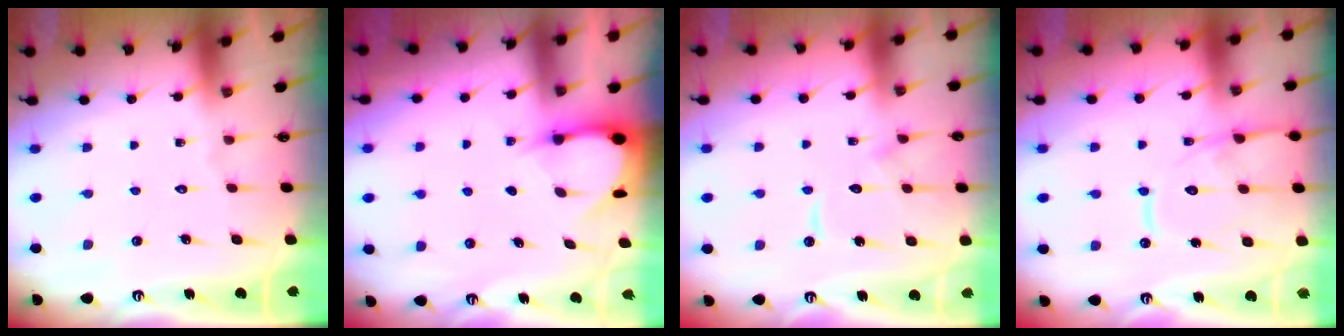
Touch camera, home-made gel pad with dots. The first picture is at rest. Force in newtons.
{"total": 3.5, "press": 3.5, "slide": 0.3}
{"total": 9.9, "press": 9.9, "slide": 1.0}
{"total": 13.5, "press": 13.4, "slide": 1.3}